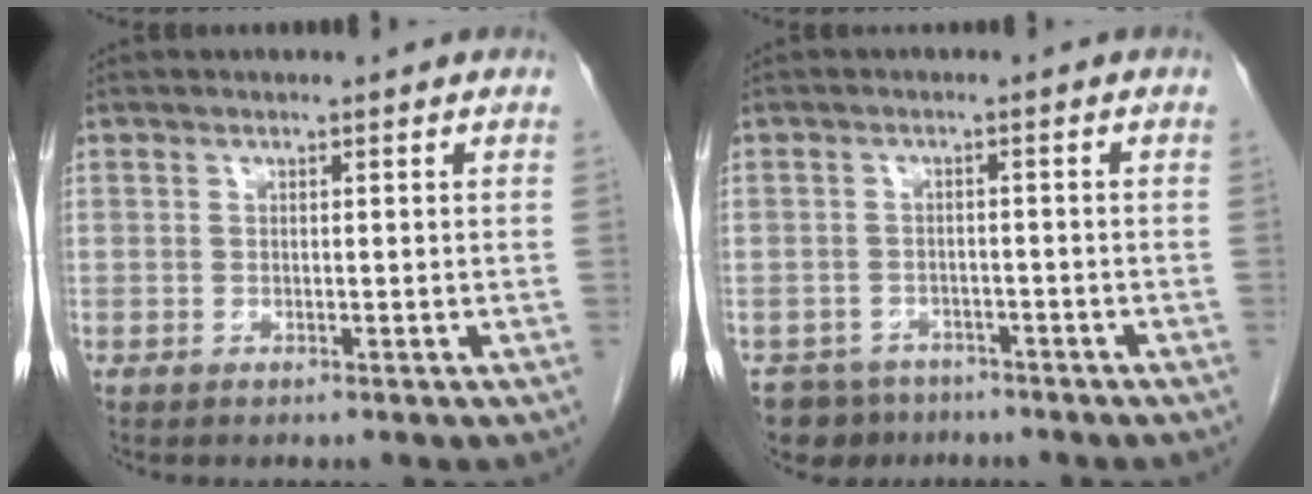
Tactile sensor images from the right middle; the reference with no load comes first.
{"total": 5.5, "force": [-4.4, 3.2, 0.0], "torque": [0.006, 0.003, -0.069]}